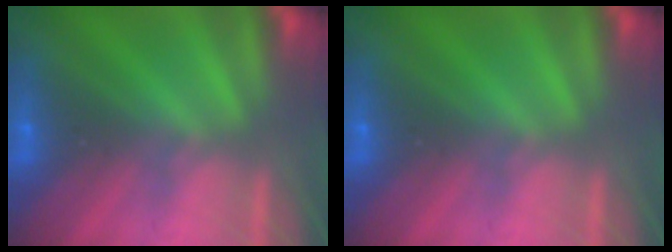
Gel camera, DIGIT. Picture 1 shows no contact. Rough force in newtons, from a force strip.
{"total": 0.0}